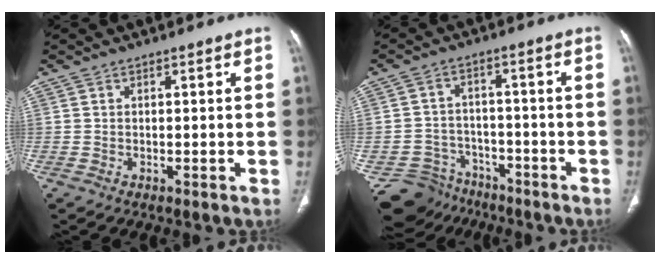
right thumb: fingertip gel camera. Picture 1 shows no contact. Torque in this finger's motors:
{"motor_torque": [-0.01, -0.14, -0.41, 0.08, 0.01]}